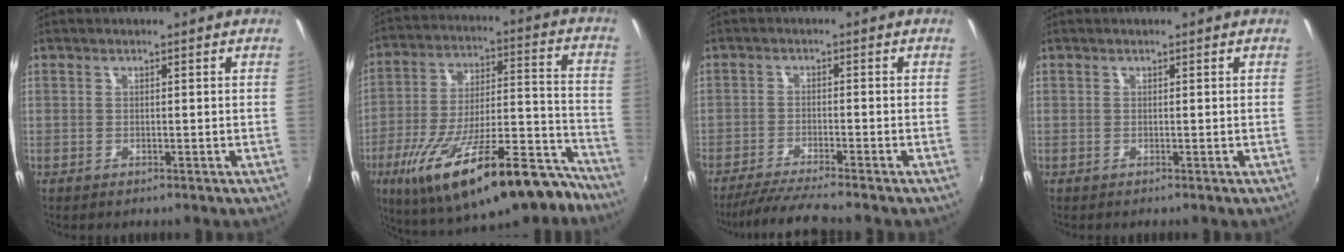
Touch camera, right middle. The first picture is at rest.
{"total": 28.2, "force": [-18.8, 9.0, 19.0], "torque": [-0.312, -0.021, -0.274]}
{"total": 7.5, "force": [-6.8, -0.5, 3.3], "torque": [-0.085, -0.019, -0.118]}
{"total": 0.0}